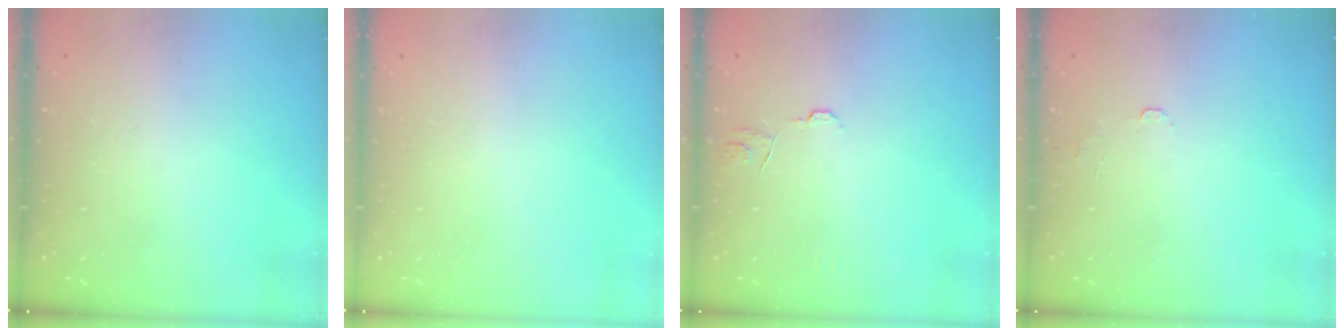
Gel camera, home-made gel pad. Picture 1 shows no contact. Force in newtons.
{"total": 0.0}
{"total": 7.0, "press": 6.9, "slide": 0.5}
{"total": 4.6, "press": 4.6, "slide": 0.5}